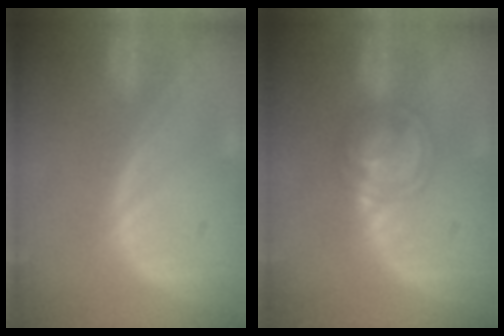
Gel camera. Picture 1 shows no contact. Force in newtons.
{"total": 6.2, "press": 5.3, "slide": 3.2}